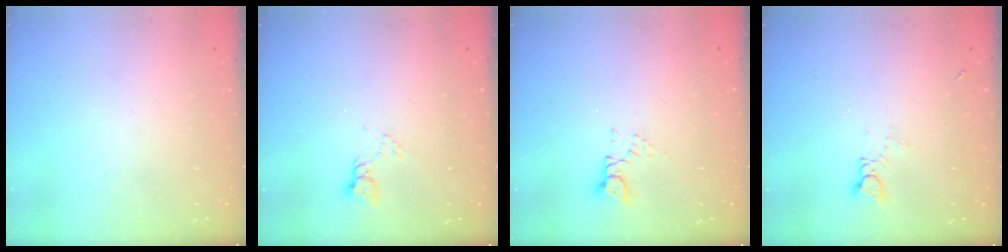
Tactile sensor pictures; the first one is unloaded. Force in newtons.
{"total": 2.5, "press": 2.5, "slide": 0.3}
{"total": 3.2, "press": 3.2, "slide": 0.4}
{"total": 1.4, "press": 1.4, "slide": 0.2}